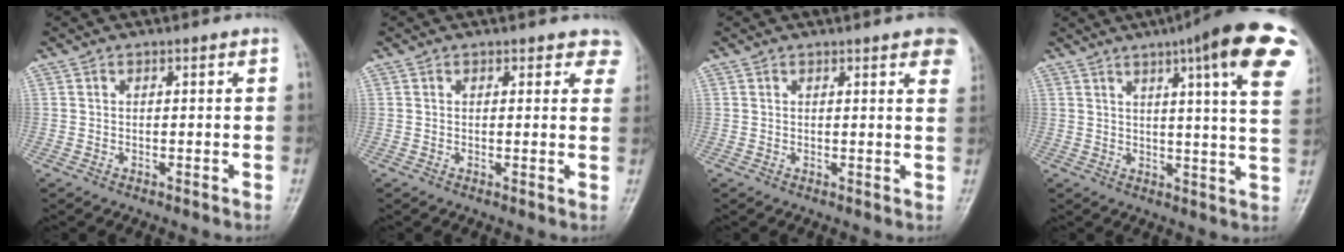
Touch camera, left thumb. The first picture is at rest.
{"total": 4.6, "force": [3.6, 2.3, 1.6], "torque": [0.025, -0.012, 0.028]}
{"total": 7.0, "force": [4.4, 1.6, 5.2], "torque": [-0.044, -0.006, 0.041]}
{"total": 20.8, "force": [10.6, 2.5, 17.7], "torque": [-0.225, -0.029, 0.126]}